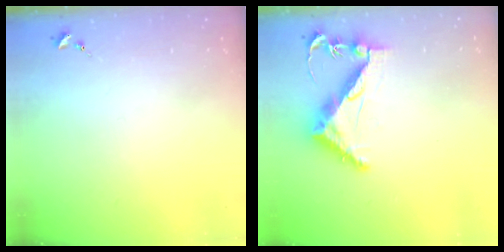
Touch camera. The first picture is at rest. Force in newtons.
{"total": 9.7, "press": 9.6, "slide": 1.0}